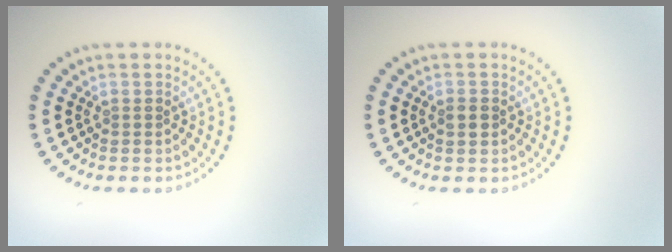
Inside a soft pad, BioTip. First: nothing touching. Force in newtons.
{"total": 1.5, "press": 1.5, "slide": 0.1}